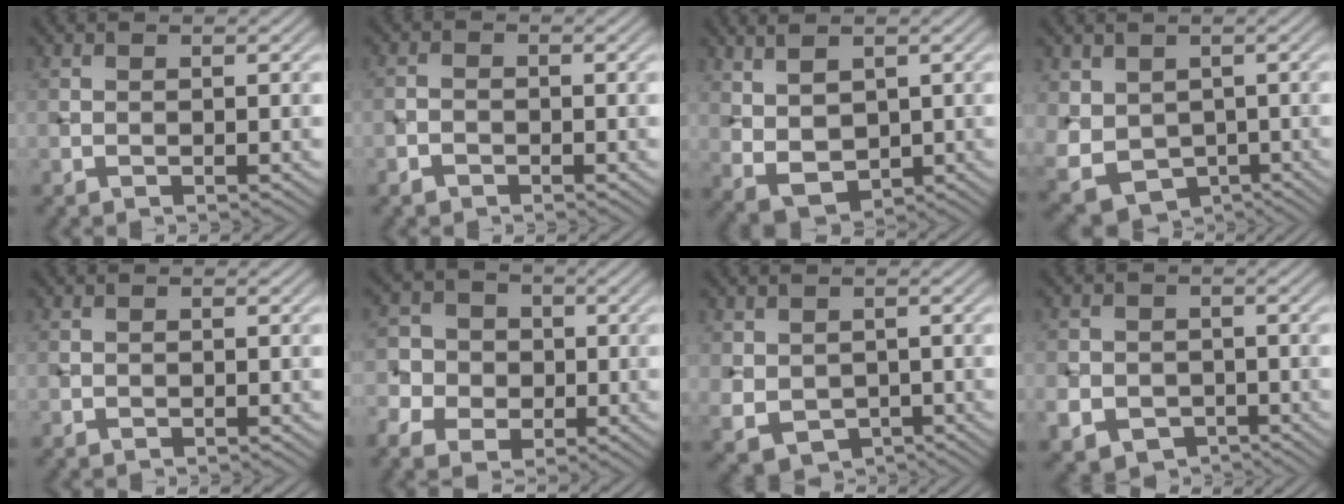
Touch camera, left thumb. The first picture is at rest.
{"total": 1.8, "force": [-1.4, 1.0, 0.3], "torque": [-0.003, 0.000, -0.033]}
{"total": 5.2, "force": [1.5, 3.2, 3.9], "torque": [-0.093, -0.005, 0.039]}
{"total": 6.7, "force": [0.4, 5.9, 3.2], "torque": [-0.100, -0.033, 0.019]}
{"total": 0.6, "force": [-0.4, 0.5, 0.0], "torque": [0.004, -0.004, -0.009]}
{"total": 7.1, "force": [-2.2, 6.2, 2.5], "torque": [-0.067, -0.004, -0.062]}
{"total": 4.1, "force": [0.0, 3.7, 1.8], "torque": [-0.057, -0.024, 0.005]}
{"total": 6.7, "force": [-3.0, 5.7, 2.1], "torque": [-0.053, -0.020, -0.064]}